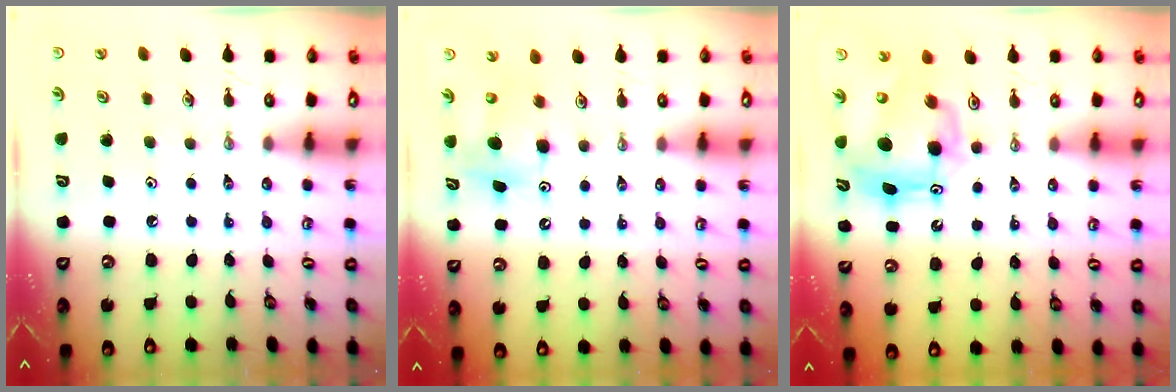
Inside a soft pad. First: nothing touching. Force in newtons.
{"total": 8.2, "press": 8.1, "slide": 0.8}
{"total": 12.5, "press": 12.5, "slide": 0.7}